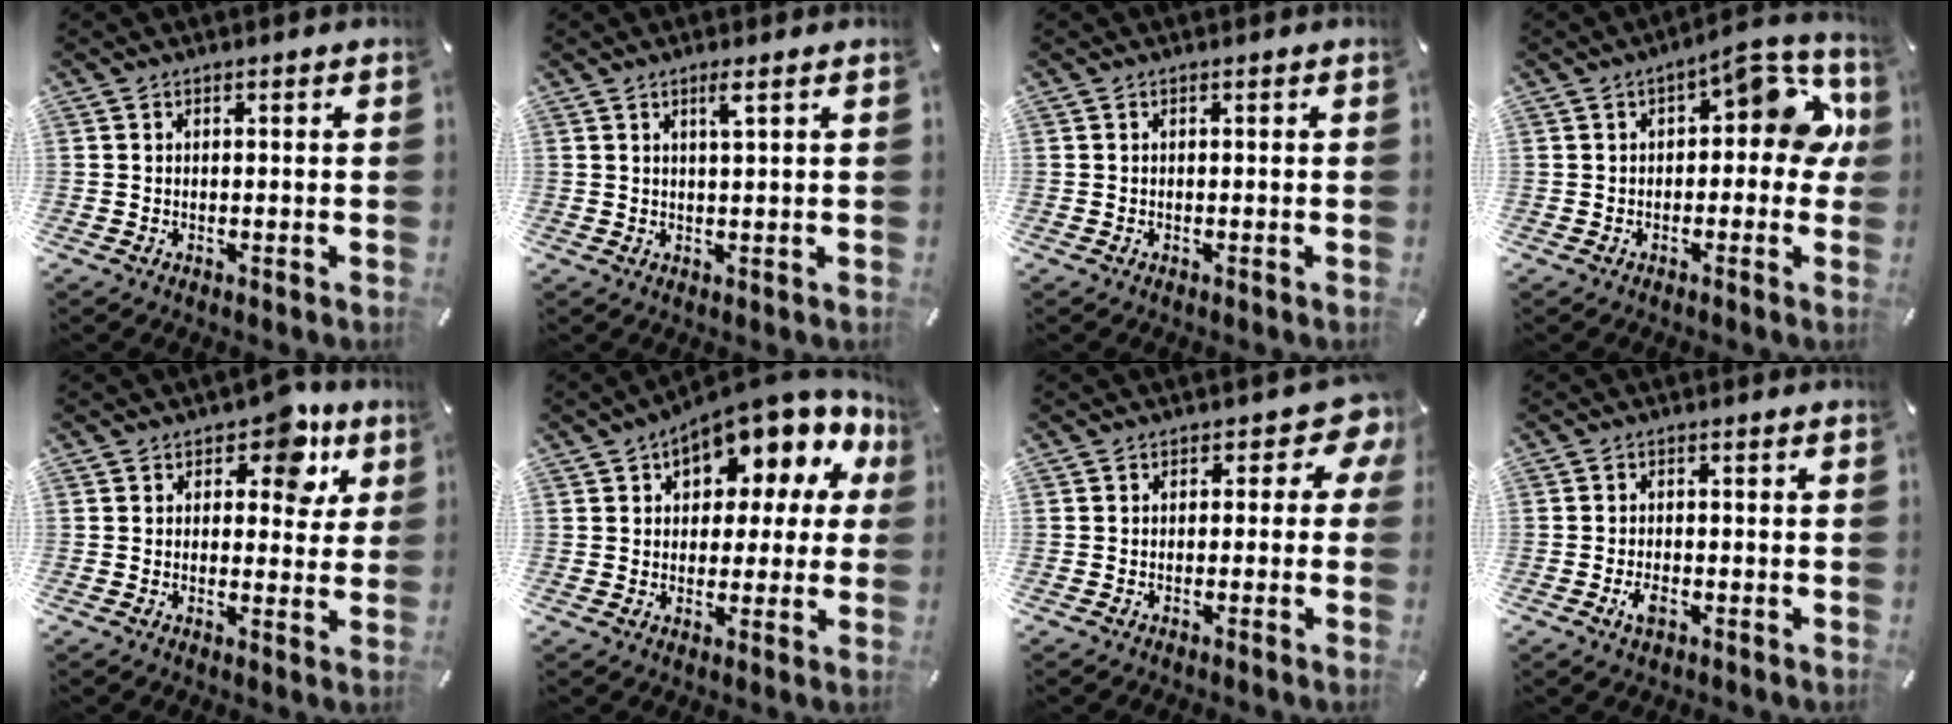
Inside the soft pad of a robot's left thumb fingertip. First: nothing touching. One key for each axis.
{"total": 2.8, "fx": 1.5, "fy": 0.1, "fz": 2.4, "tx": -0.050, "ty": -0.002, "tz": 0.024}
{"total": 0.0}
{"total": 12.0, "fx": 3.2, "fy": 5.3, "fz": 10.3, "tx": -0.126, "ty": -0.020, "tz": 0.051}
{"total": 9.6, "fx": 5.0, "fy": 5.7, "fz": 5.8, "tx": -0.051, "ty": -0.029, "tz": 0.078}
{"total": 11.4, "fx": 7.6, "fy": 5.9, "fz": 6.1, "tx": -0.086, "ty": -0.066, "tz": 0.131}
{"total": 6.5, "fx": 1.4, "fy": 3.9, "fz": 5.0, "tx": -0.064, "ty": -0.006, "tz": 0.022}
{"total": 3.0, "fx": -1.3, "fy": 1.6, "fz": 2.2, "tx": -0.050, "ty": 0.002, "tz": -0.025}